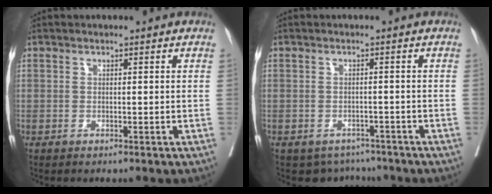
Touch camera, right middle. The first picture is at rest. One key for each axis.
{"total": 4.3, "fx": -3.5, "fy": 2.5, "fz": 0.1, "tx": 0.009, "ty": 0.008, "tz": -0.045}